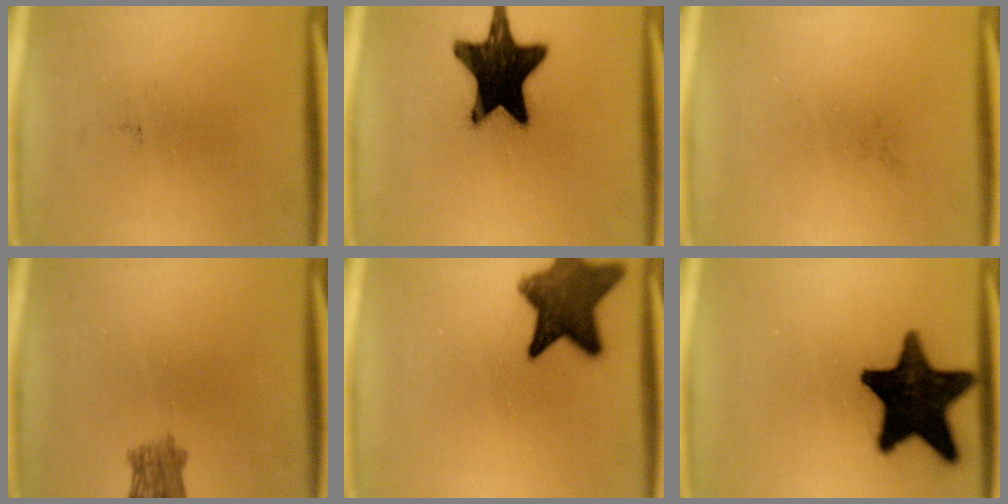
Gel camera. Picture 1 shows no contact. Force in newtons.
{"total": 19.9}
{"total": 0.0}
{"total": 3.5}
{"total": 11.4}
{"total": 19.3}